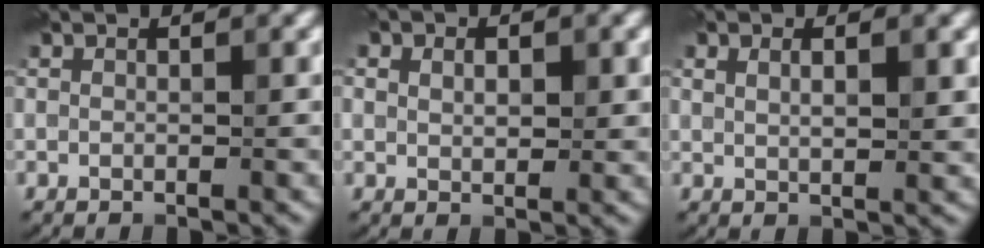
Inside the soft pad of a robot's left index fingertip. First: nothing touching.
{"total": 3.4, "force": [1.3, 2.2, 2.2], "torque": [-0.028, 0.011, 0.008]}
{"total": 2.3, "force": [0.9, 0.9, 1.9], "torque": [-0.033, -0.003, 0.019]}